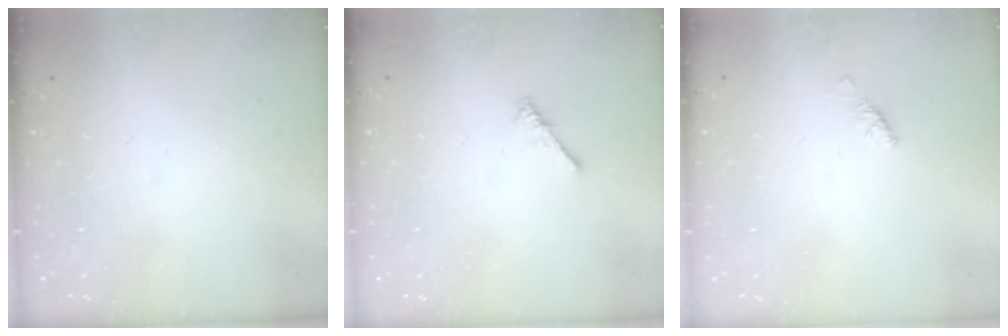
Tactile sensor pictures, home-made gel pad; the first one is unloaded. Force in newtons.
{"total": 0.0}
{"total": 2.1, "press": 2.0, "slide": 0.6}